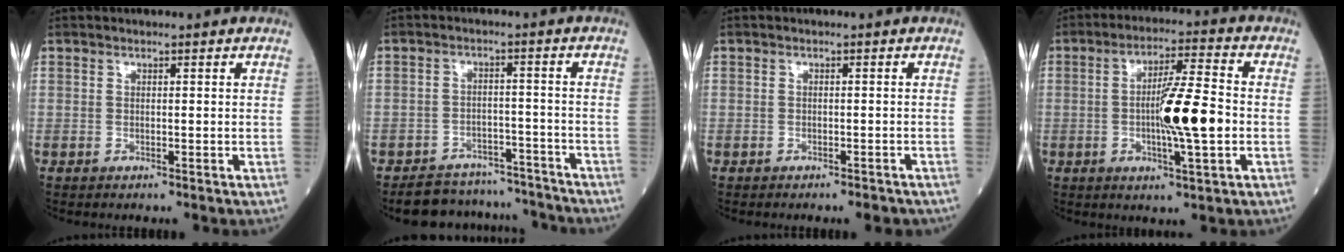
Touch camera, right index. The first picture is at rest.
{"total": 9.2, "force": [-8.6, 3.3, -0.3], "torque": [0.022, 0.027, -0.117]}
{"total": 2.0, "force": [-1.6, 0.9, 0.6], "torque": [-0.003, 0.001, -0.017]}
{"total": 11.0, "force": [-1.2, 0.9, 10.9], "torque": [-0.182, 0.003, -0.025]}